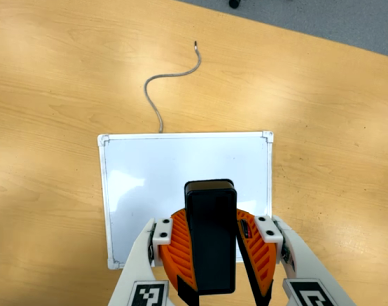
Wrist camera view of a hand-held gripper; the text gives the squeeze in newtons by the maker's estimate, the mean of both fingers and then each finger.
{"total": 8.9, "left": 9.5, "right": 8.2}